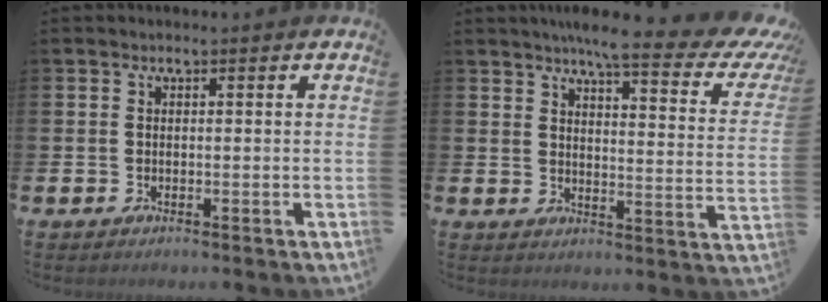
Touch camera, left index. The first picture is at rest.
{"total": 7.6, "force": [6.2, 1.2, 4.2], "torque": [-0.071, -0.046, 0.097]}